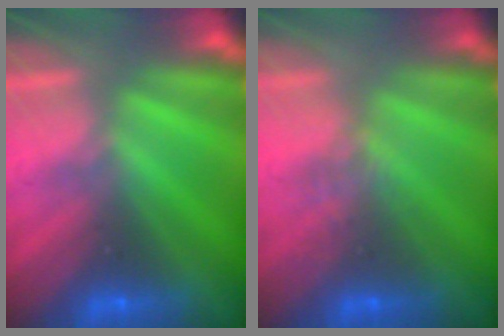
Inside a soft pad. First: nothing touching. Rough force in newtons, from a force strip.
{"total": 2.4}